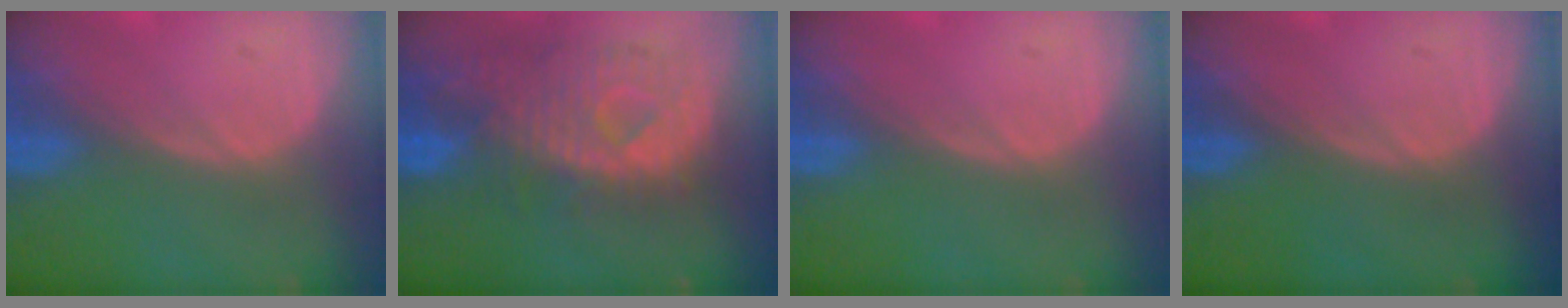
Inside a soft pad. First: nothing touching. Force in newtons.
{"total": 10.8, "press": 9.6, "slide": 4.9}
{"total": 0.0}
{"total": 0.0}